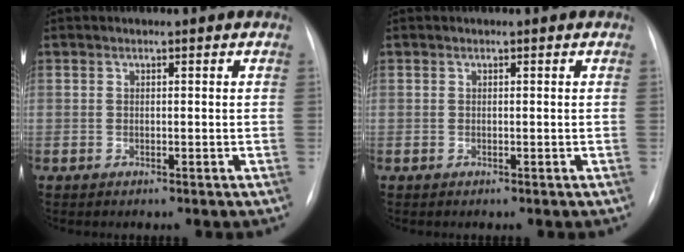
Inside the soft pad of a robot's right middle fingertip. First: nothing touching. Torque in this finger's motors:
{"motor_torque": [-0.13, 0.01, -0.02, 0.00]}